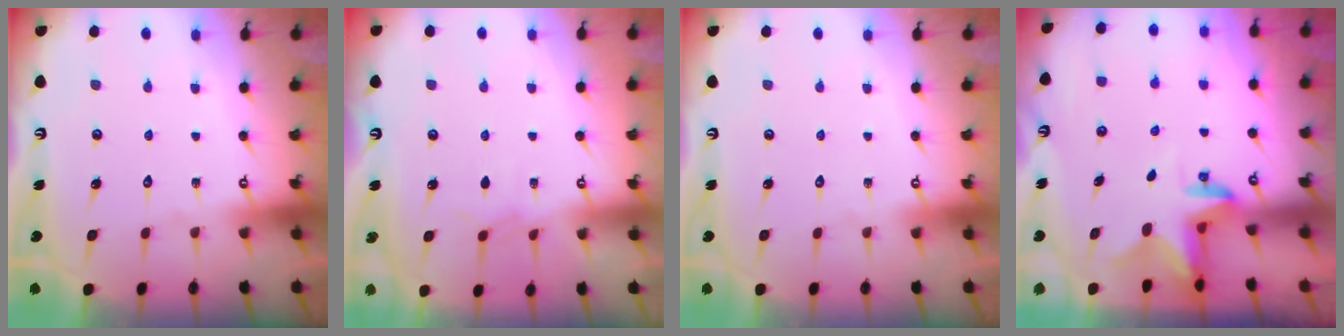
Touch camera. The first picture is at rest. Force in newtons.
{"total": 5.2, "press": 5.1, "slide": 0.6}
{"total": 0.0}
{"total": 2.5, "press": 2.5, "slide": 0.5}